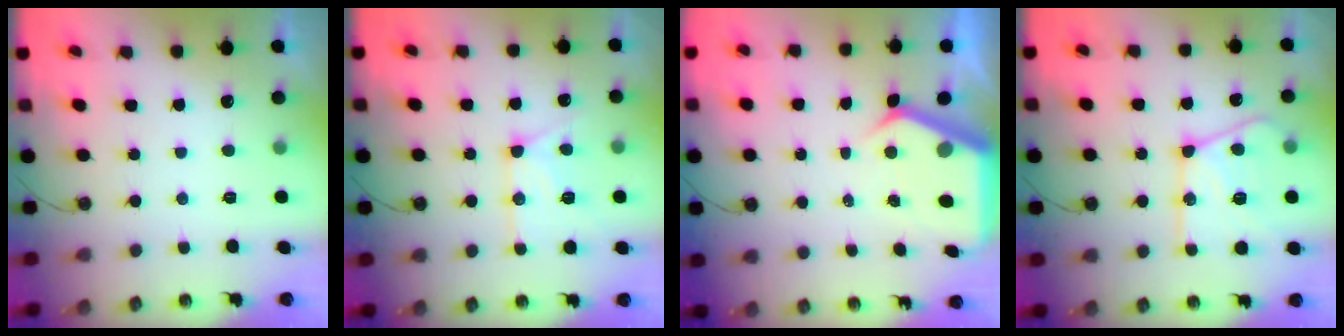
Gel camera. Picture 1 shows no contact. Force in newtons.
{"total": 14.5, "press": 14.5, "slide": 1.2}
{"total": 6.2, "press": 6.2, "slide": 0.7}
{"total": 19.3, "press": 19.1, "slide": 2.0}